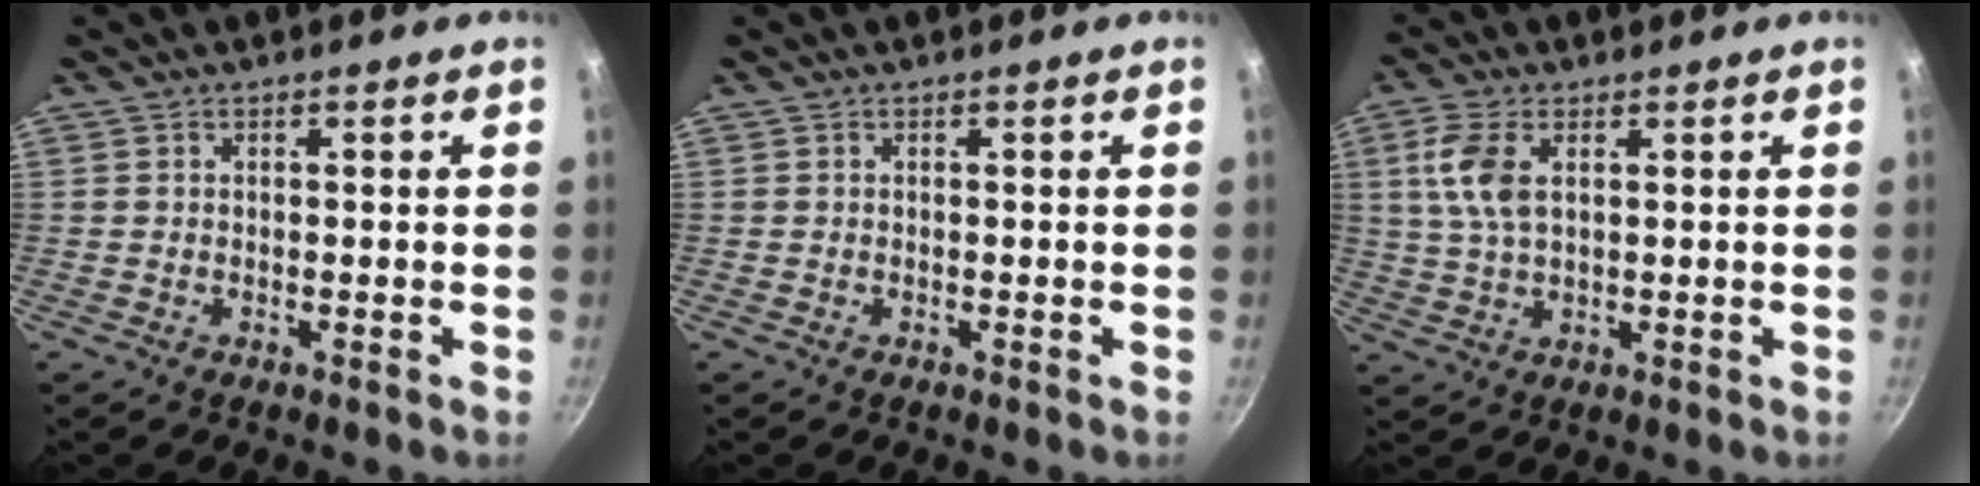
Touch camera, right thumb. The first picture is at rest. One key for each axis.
{"total": 0.0}
{"total": 7.5, "fx": 2.2, "fy": 4.0, "fz": 6.0, "tx": -0.125, "ty": 0.003, "tz": 0.044}